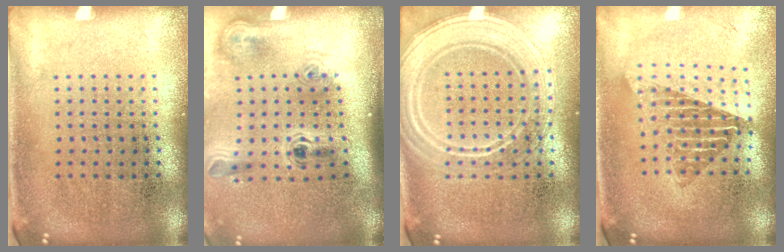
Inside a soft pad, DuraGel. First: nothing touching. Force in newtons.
{"total": 2.3, "press": 1.4, "slide": 1.8}
{"total": 2.9, "press": 2.8, "slide": 0.4}
{"total": 1.7, "press": 1.4, "slide": 1.0}